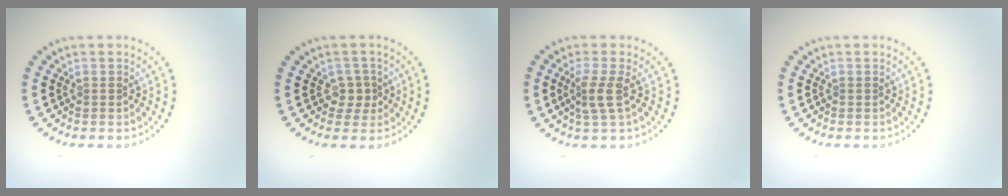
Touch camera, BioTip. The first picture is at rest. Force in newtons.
{"total": 1.8, "press": 1.4, "slide": 1.1}
{"total": 2.3, "press": 1.8, "slide": 1.6}
{"total": 0.0}